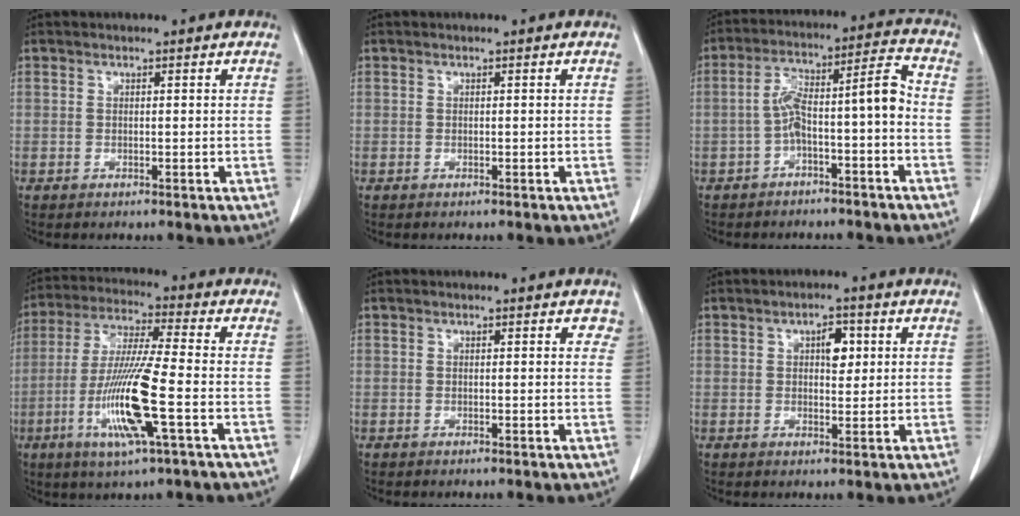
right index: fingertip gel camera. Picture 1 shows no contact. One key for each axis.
{"total": 0.0}
{"total": 9.1, "fx": -2.5, "fy": 1.4, "fz": 8.6, "tx": -0.148, "ty": 0.048, "tz": -0.039}
{"total": 13.3, "fx": -3.9, "fy": 0.1, "fz": 12.8, "tx": -0.262, "ty": -0.016, "tz": -0.077}
{"total": 1.4, "fx": 0.9, "fy": 0.8, "fz": 0.7, "tx": 0.005, "ty": 0.004, "tz": 0.003}
{"total": 3.6, "fx": 1.1, "fy": 1.8, "fz": 2.9, "tx": -0.044, "ty": 0.006, "tz": 0.016}